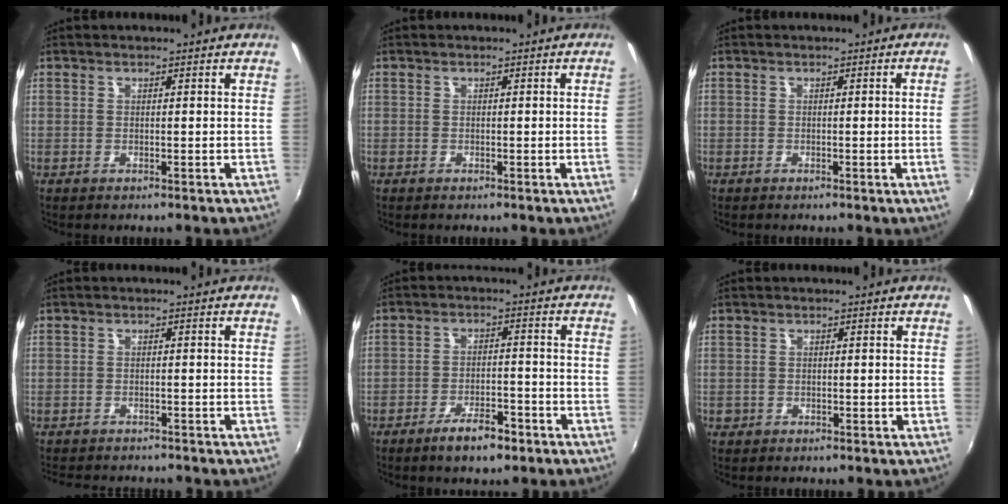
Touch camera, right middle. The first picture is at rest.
{"total": 0.8, "force": [0.2, -0.6, 0.5], "torque": [-0.006, -0.003, 0.003]}
{"total": 2.2, "force": [0.1, -1.5, 1.6], "torque": [-0.023, -0.011, 0.007]}
{"total": 4.6, "force": [-4.2, 1.5, 1.2], "torque": [-0.035, -0.007, -0.065]}
{"total": 6.3, "force": [-4.4, 2.1, 4.1], "torque": [-0.087, -0.001, -0.067]}
{"total": 0.9, "force": [-0.5, 0.8, 0.1], "torque": [-0.003, -0.003, -0.007]}